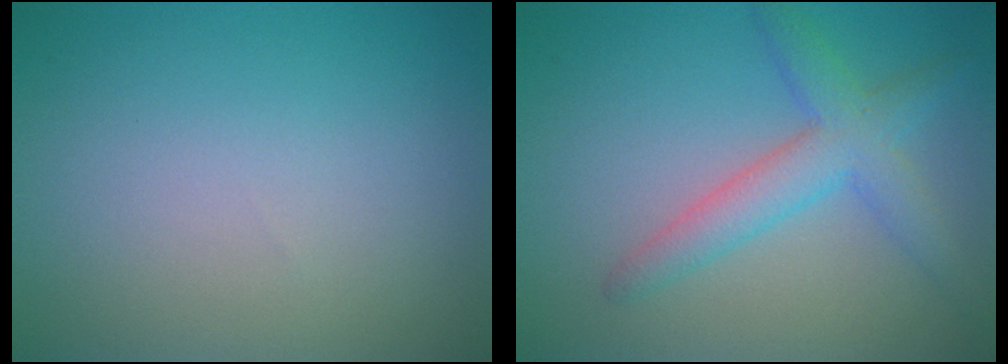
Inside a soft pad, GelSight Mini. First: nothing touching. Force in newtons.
{"total": 3.9, "press": 3.9, "slide": 0.1}